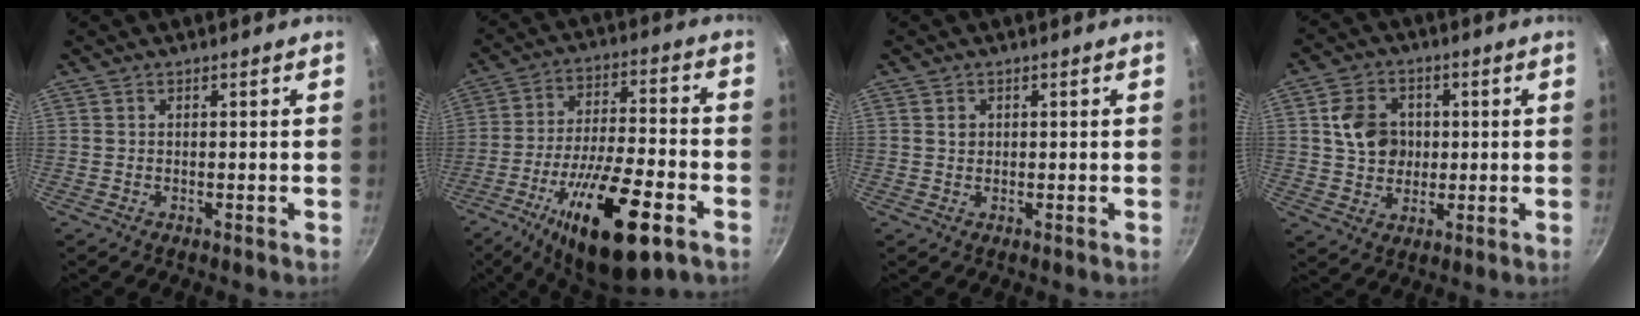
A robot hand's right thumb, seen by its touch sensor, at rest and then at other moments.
{"total": 21.5, "force": [-10.3, 7.0, 17.5], "torque": [-0.289, 0.028, -0.168]}
{"total": 1.5, "force": [0.5, 1.2, 0.6], "torque": [-0.009, 0.002, 0.009]}
{"total": 9.3, "force": [1.6, 7.7, 4.9], "torque": [-0.058, 0.003, 0.025]}